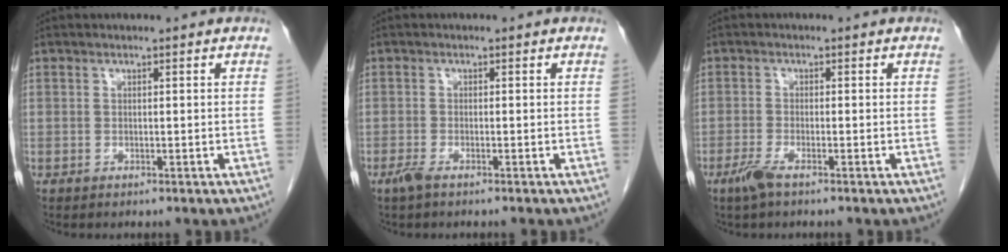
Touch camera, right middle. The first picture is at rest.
{"total": 1.7, "force": [-1.3, 0.2, 1.1], "torque": [-0.029, -0.004, -0.027]}
{"total": 2.7, "force": [-1.8, 0.3, 1.9], "torque": [-0.047, -0.005, -0.040]}